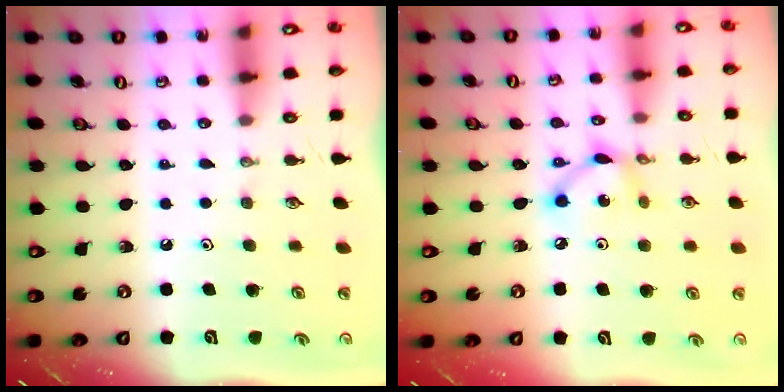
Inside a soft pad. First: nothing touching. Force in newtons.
{"total": 7.0, "press": 7.0, "slide": 0.3}